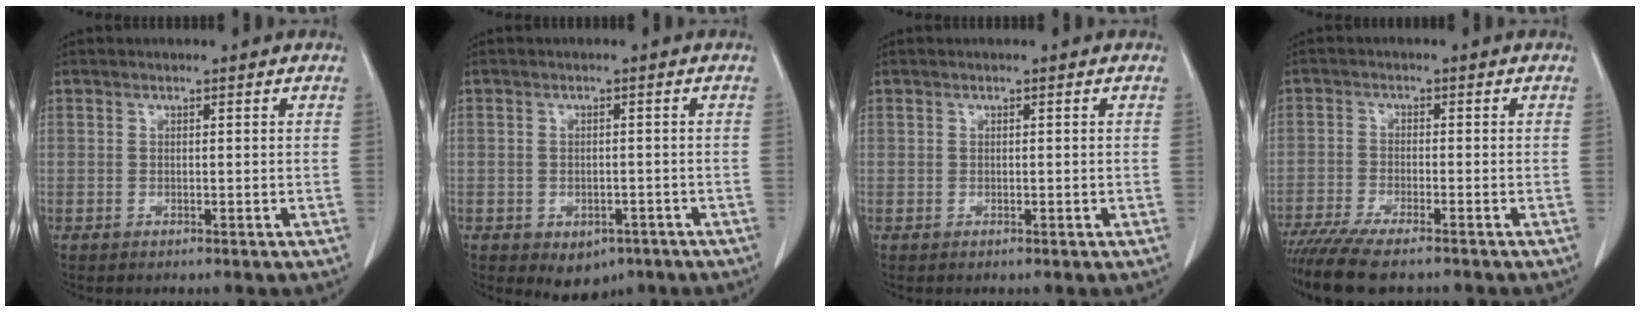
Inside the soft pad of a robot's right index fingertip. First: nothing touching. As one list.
[{"total": 4.5, "force": [-2.6, 3.1, 1.9], "torque": [-0.014, 0.004, -0.022]}, {"total": 0.0}, {"total": 10.7, "force": [-8.9, 1.5, 5.9], "torque": [-0.092, -0.021, -0.142]}]